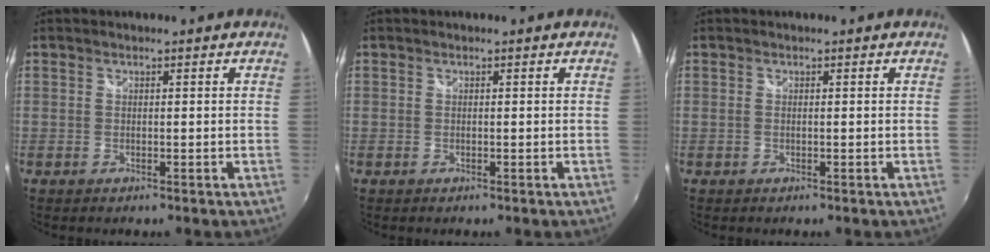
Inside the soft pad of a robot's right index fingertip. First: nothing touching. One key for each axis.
{"total": 0.0}
{"total": 0.0}